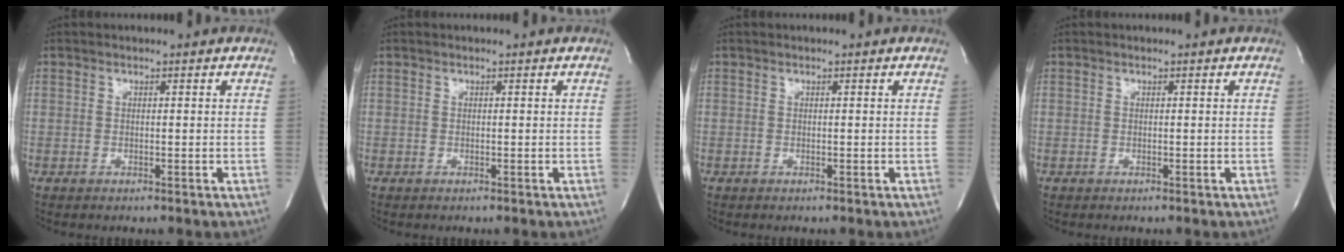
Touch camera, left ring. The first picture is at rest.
{"total": 0.0}
{"total": 0.0}
{"total": 0.0}